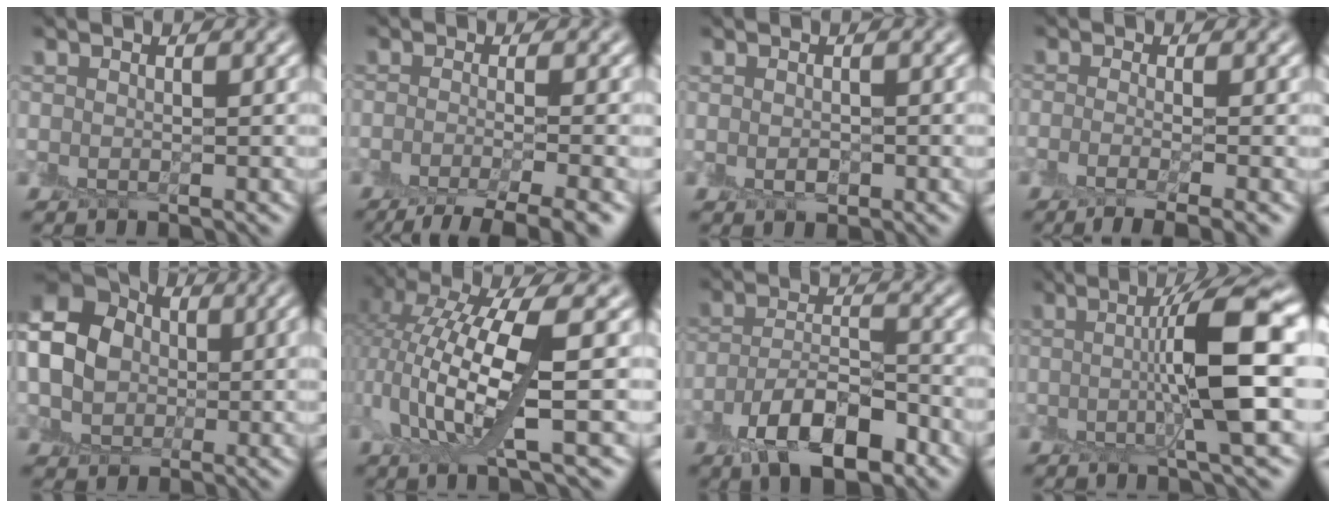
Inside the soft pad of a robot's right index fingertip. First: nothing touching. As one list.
[{"total": 5.9, "force": [-3.8, 1.4, 4.3], "torque": [-0.050, -0.005, -0.066]}, {"total": 0.8, "force": [-0.1, 0.5, 0.6], "torque": [-0.013, 0.001, 0.001]}, {"total": 4.2, "force": [-2.0, 1.0, 3.5], "torque": [-0.045, -0.009, -0.040]}, {"total": 10.0, "force": [0.9, 7.8, 6.1], "torque": [-0.127, 0.027, 0.000]}, {"total": 8.5, "force": [1.4, 2.3, 8.0], "torque": [-0.160, 0.005, 0.029]}, {"total": 7.5, "force": [-4.3, 3.3, 5.3], "torque": [-0.087, 0.006, -0.078]}, {"total": 7.9, "force": [0.4, 1.2, 7.8], "torque": [-0.110, 0.008, 0.005]}]